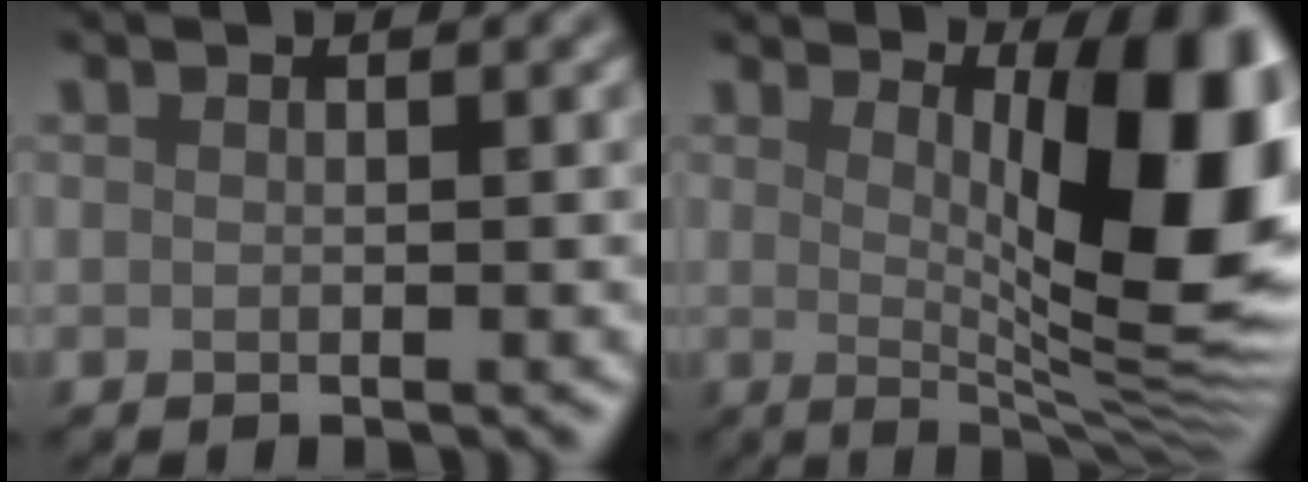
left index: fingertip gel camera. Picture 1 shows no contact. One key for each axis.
{"total": 13.0, "fx": 1.9, "fy": 3.9, "fz": 12.3, "tx": -0.128, "ty": -0.006, "tz": 0.032}